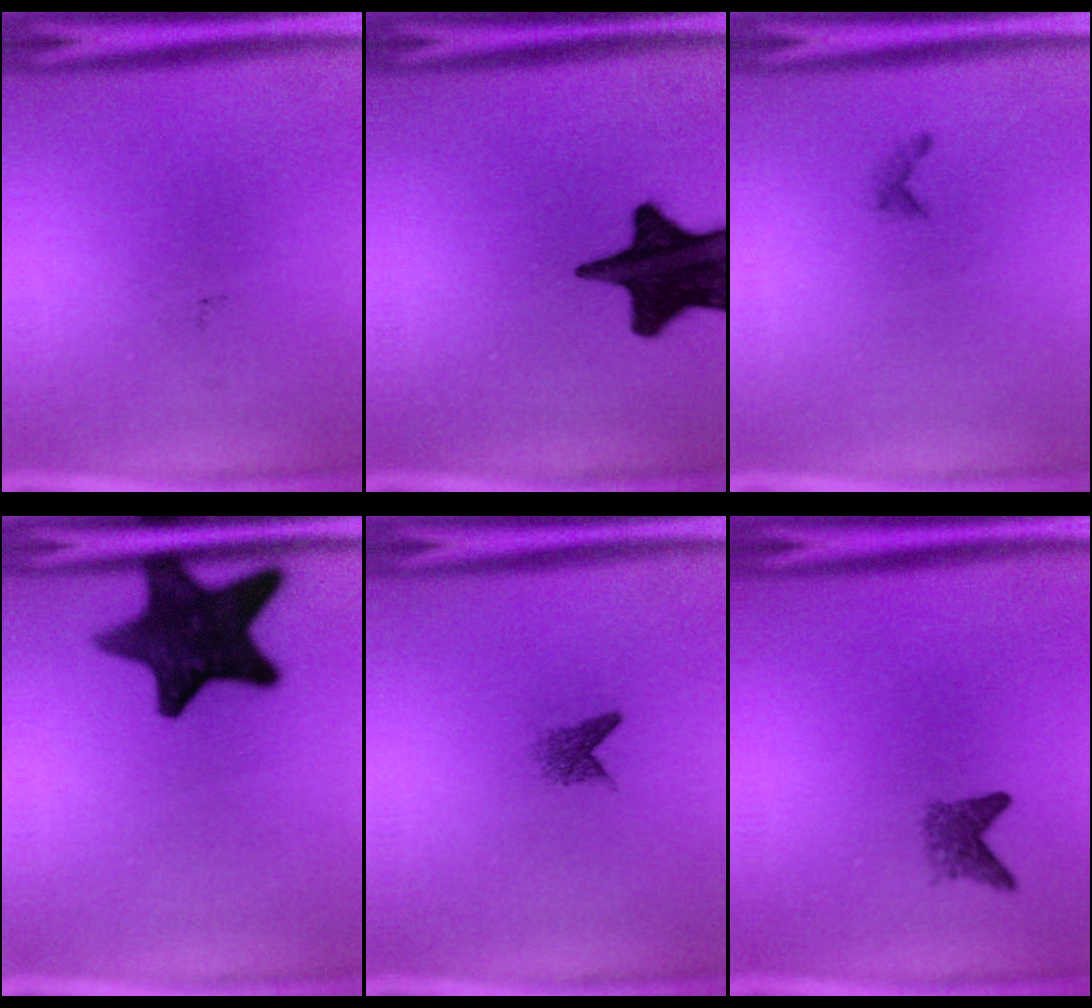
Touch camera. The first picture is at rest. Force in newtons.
{"total": 18.9}
{"total": 0.6}
{"total": 15.1}
{"total": 1.6}
{"total": 2.2}